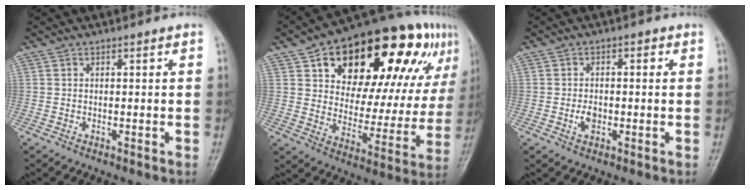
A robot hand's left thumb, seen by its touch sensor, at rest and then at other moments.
{"total": 29.3, "force": [13.8, 14.8, 21.2], "torque": [-0.264, 0.010, 0.211]}
{"total": 3.3, "force": [-0.7, 2.4, 2.1], "torque": [-0.024, 0.004, -0.016]}